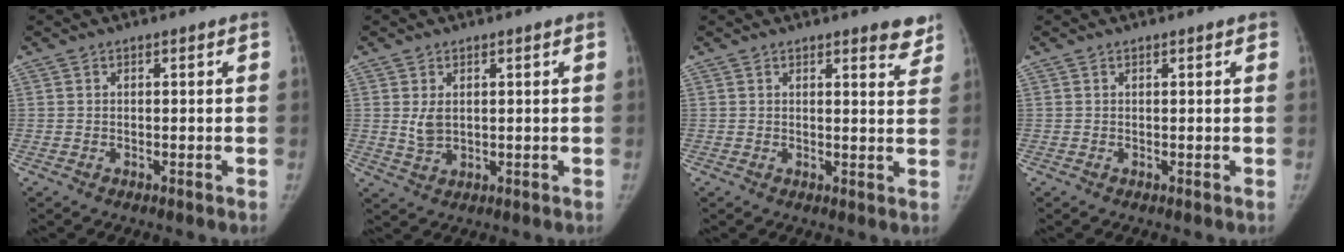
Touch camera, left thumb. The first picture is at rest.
{"total": 3.3, "force": [0.8, 2.1, 2.5], "torque": [-0.040, -0.011, 0.023]}
{"total": 4.4, "force": [3.5, 1.3, 2.3], "torque": [-0.004, -0.022, 0.036]}
{"total": 0.7, "force": [0.5, 0.2, 0.4], "torque": [-0.001, 0.001, 0.006]}